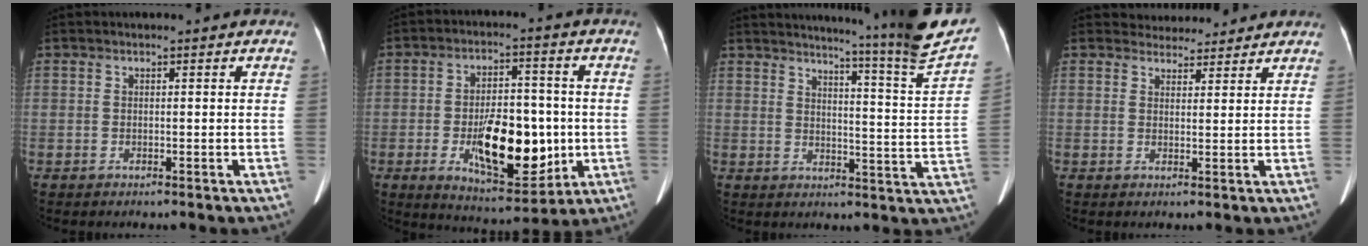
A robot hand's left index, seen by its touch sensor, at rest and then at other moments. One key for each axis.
{"total": 14.2, "fx": -2.9, "fy": 6.1, "fz": 12.5, "tx": -0.204, "ty": -0.006, "tz": -0.035}
{"total": 17.3, "fx": 15.2, "fy": -2.9, "fz": 7.6, "tx": -0.118, "ty": -0.086, "tz": 0.182}
{"total": 5.3, "fx": 5.0, "fy": 1.7, "fz": 0.1, "tx": 0.002, "ty": 0.013, "tz": 0.063}